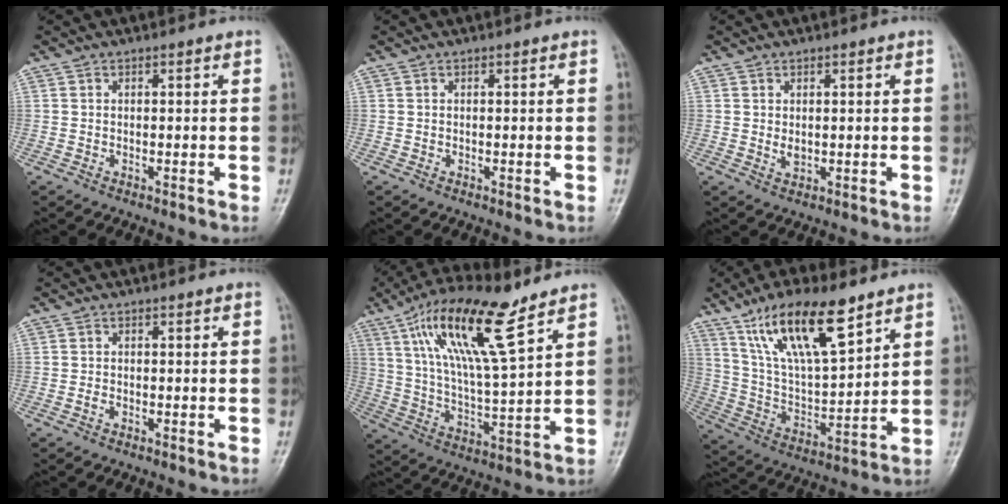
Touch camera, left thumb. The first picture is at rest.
{"total": 0.0}
{"total": 1.8, "force": [0.5, 1.1, 1.3], "torque": [-0.019, -0.006, 0.012]}
{"total": 0.7, "force": [-0.3, 0.5, 0.5], "torque": [-0.009, 0.000, -0.007]}
{"total": 18.0, "force": [10.1, 4.0, 14.4], "torque": [-0.263, -0.034, 0.190]}
{"total": 17.9, "force": [11.0, 5.6, 12.9], "torque": [-0.209, -0.043, 0.215]}